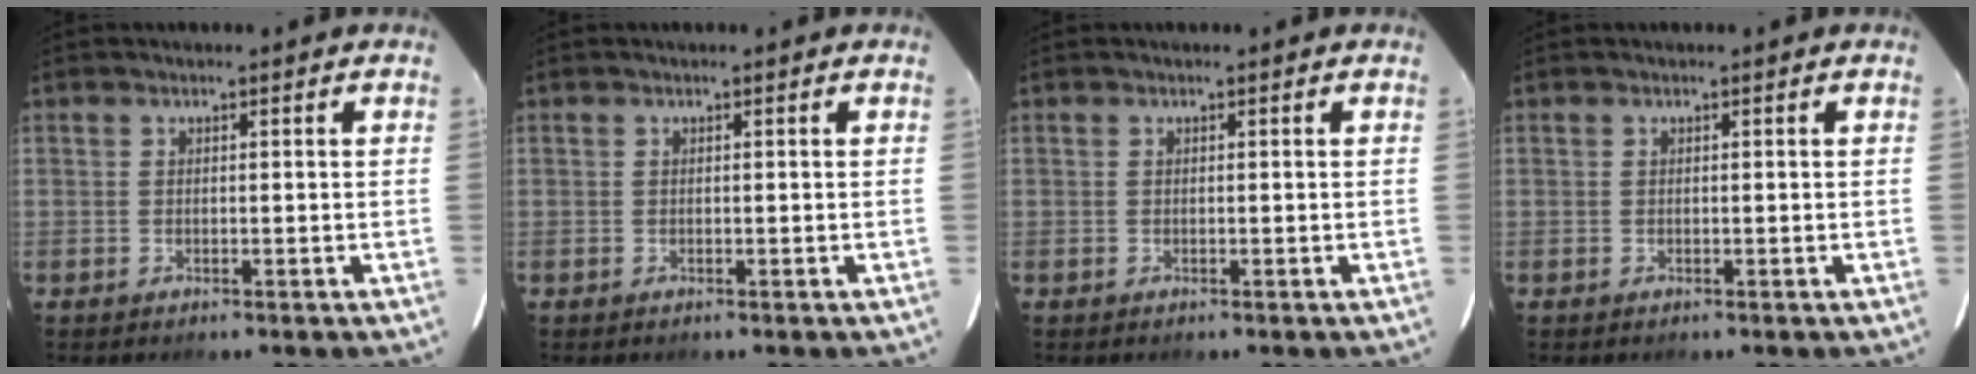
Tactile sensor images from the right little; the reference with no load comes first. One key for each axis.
{"total": 0.0}
{"total": 0.0}
{"total": 0.0}